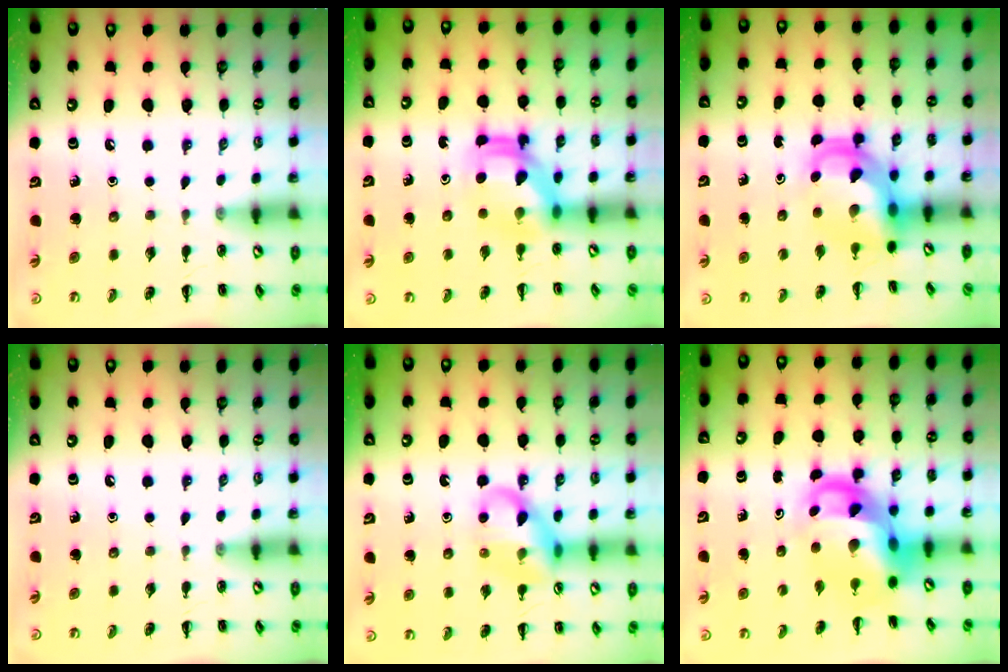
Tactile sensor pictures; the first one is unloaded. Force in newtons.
{"total": 5.3, "press": 5.2, "slide": 1.2}
{"total": 6.2, "press": 6.1, "slide": 1.4}
{"total": 0.0}
{"total": 13.4, "press": 13.2, "slide": 2.3}
{"total": 7.9, "press": 7.6, "slide": 2.0}